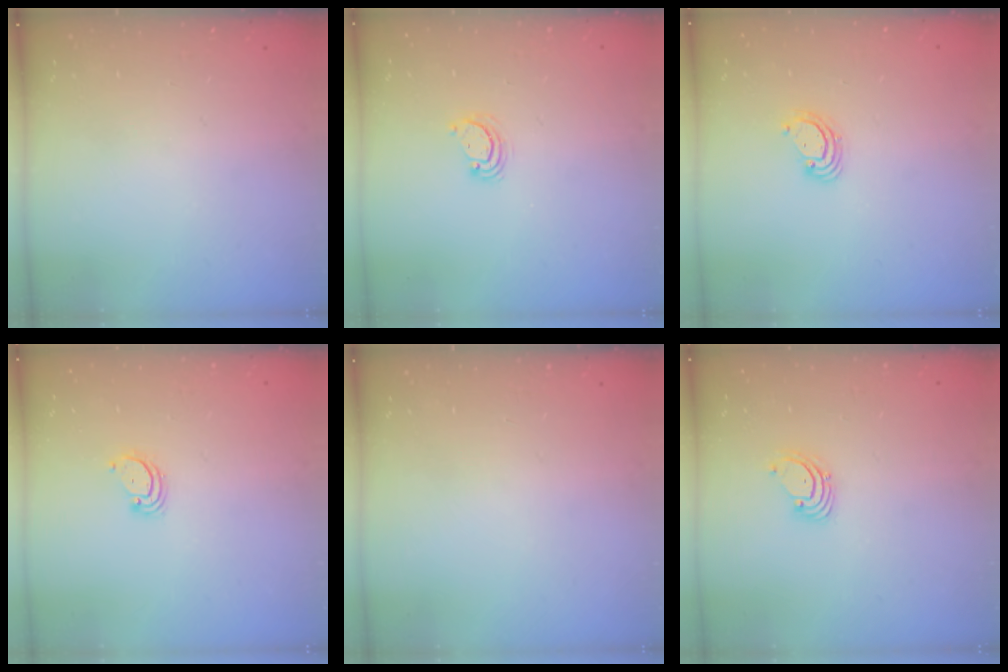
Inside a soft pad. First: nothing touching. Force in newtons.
{"total": 3.3, "press": 3.3, "slide": 0.3}
{"total": 3.5, "press": 3.5, "slide": 0.1}
{"total": 2.3, "press": 2.3, "slide": 0.2}
{"total": 0.0}
{"total": 1.6, "press": 1.6, "slide": 0.1}